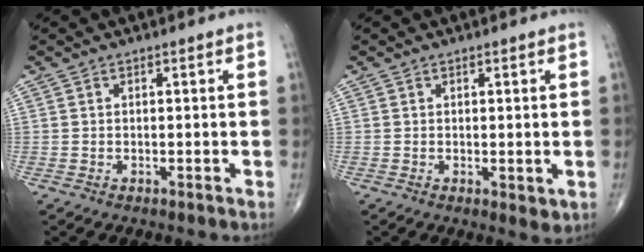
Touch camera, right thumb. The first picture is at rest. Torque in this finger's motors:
{"motor_torque": [-0.13, 0.16, 0.03, 0.13, -0.01]}